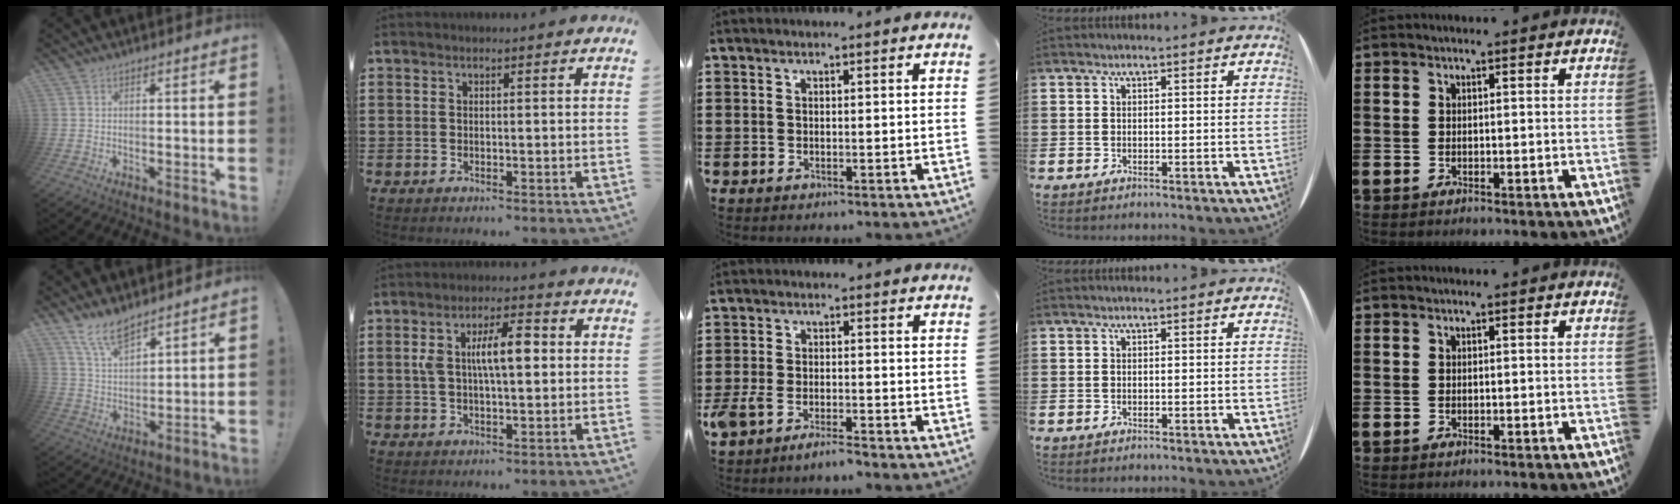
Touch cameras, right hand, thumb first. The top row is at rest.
{"thumb": {"total": 10.3, "force": [8.5, 3.9, 4.2], "torque": [-0.090, -0.052, 0.166]}, "index": {"total": 7.7, "force": [1.1, 3.0, 7.0], "torque": [-0.136, 0.009, 0.011]}, "middle": {"total": 3.7, "force": [-3.1, 0.8, 2.0], "torque": [-0.055, -0.005, -0.064]}}